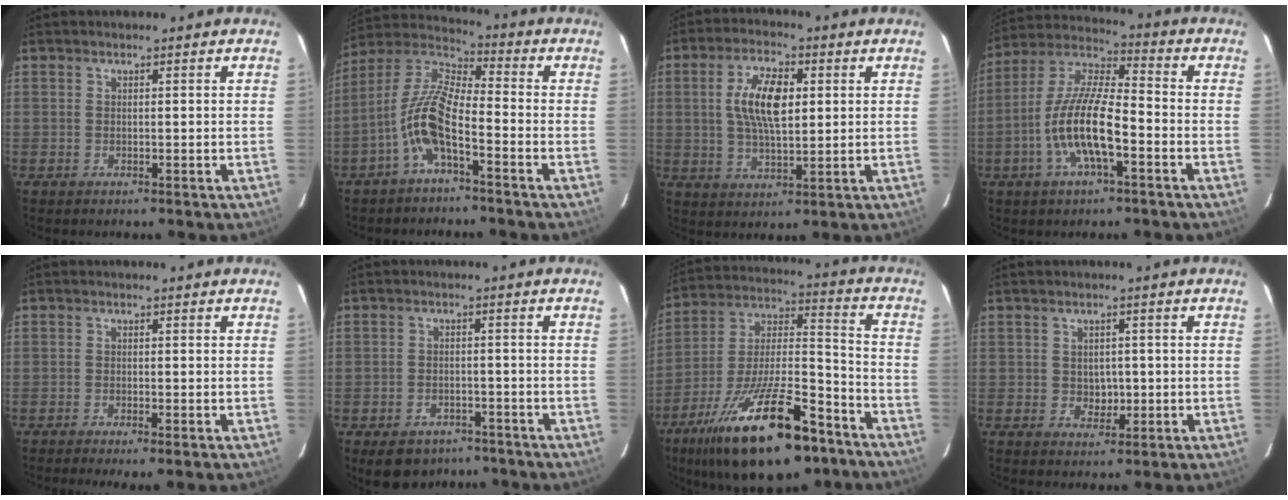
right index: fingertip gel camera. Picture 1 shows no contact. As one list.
[{"total": 10.3, "force": [-4.6, 3.0, 8.6], "torque": [-0.189, 0.010, -0.094]}, {"total": 9.6, "force": [1.8, 4.0, 8.5], "torque": [-0.163, 0.010, 0.034]}, {"total": 13.8, "force": [-4.9, 3.8, 12.4], "torque": [-0.251, -0.001, -0.094]}, {"total": 2.2, "force": [-1.5, -0.1, 1.6], "torque": [-0.036, -0.006, -0.026]}, {"total": 8.3, "force": [-5.9, 5.1, 2.7], "torque": [-0.063, 0.011, -0.072]}, {"total": 26.1, "force": [-16.2, 9.4, 18.2], "torque": [-0.333, -0.017, -0.255]}, {"total": 3.3, "force": [-0.2, 2.9, 1.6], "torque": [-0.025, 0.005, 0.003]}]